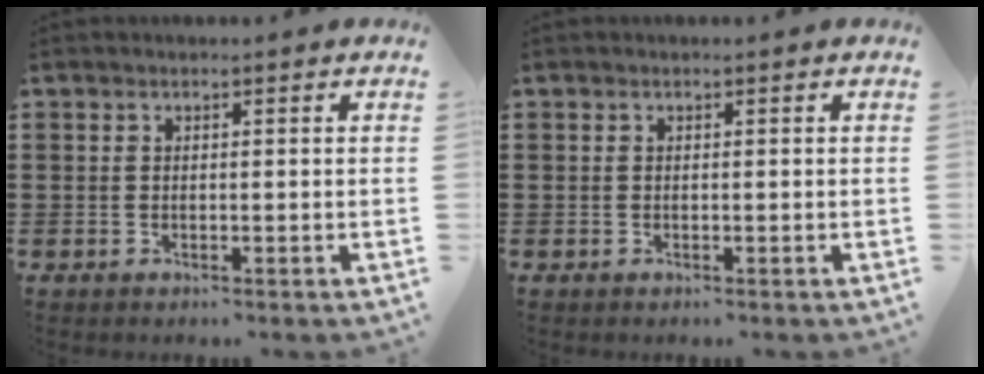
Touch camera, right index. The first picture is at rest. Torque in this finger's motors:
{"motor_torque": [0.93, 1.21, 0.00, 0.00]}